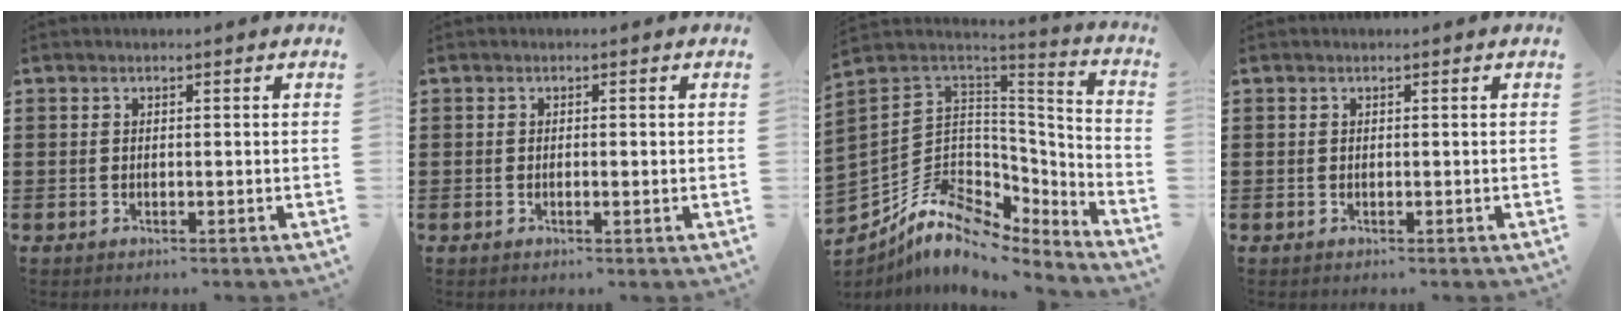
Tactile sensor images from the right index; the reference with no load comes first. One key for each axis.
{"total": 0.7, "fx": -0.1, "fy": 0.0, "fz": 0.7, "tx": -0.013, "ty": -0.004, "tz": -0.002}
{"total": 9.8, "fx": -5.8, "fy": 6.4, "fz": 4.6, "tx": -0.112, "ty": -0.003, "tz": -0.107}
{"total": 0.0}